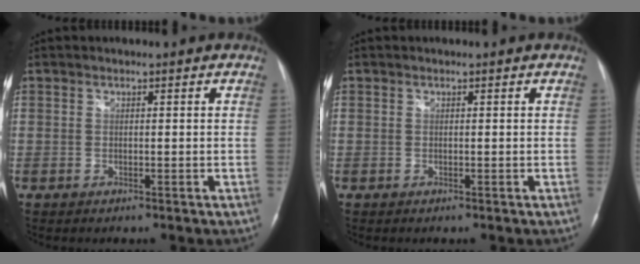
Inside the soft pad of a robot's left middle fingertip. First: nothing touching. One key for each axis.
{"total": 0.0}